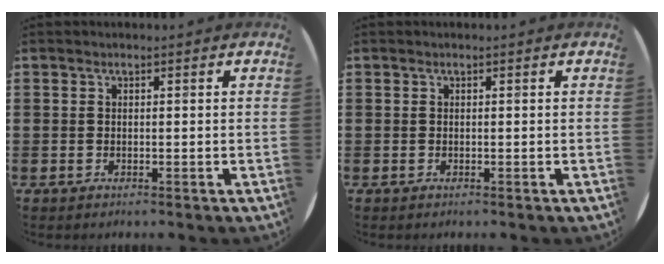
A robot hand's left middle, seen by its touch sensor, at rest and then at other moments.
{"total": 0.0}